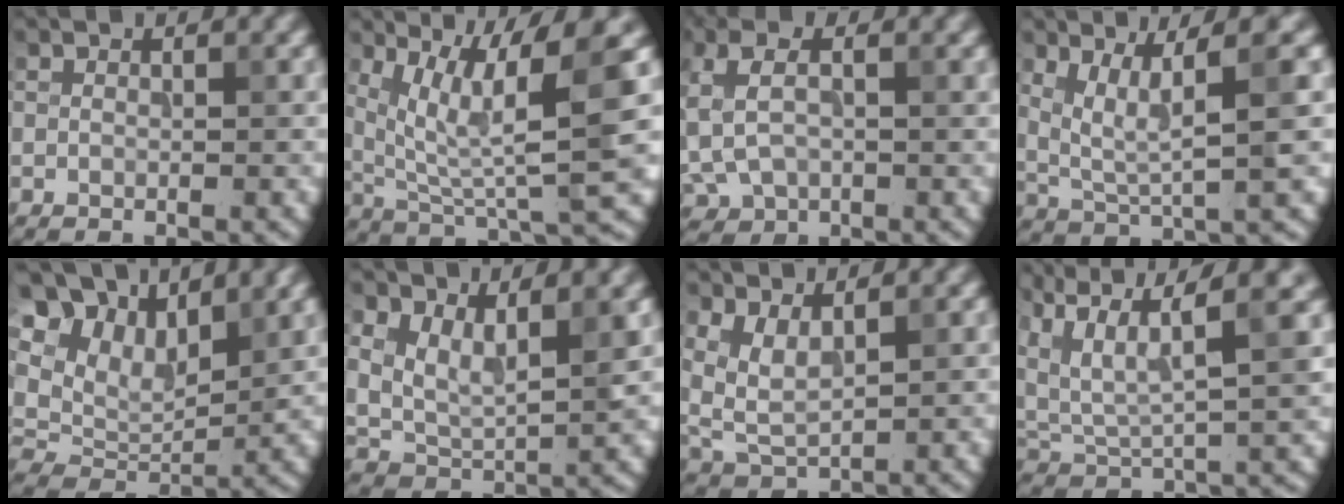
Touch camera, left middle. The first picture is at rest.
{"total": 8.7, "force": [3.5, 1.6, 7.8], "torque": [-0.144, -0.003, 0.072]}
{"total": 6.1, "force": [0.9, 3.9, 4.6], "torque": [-0.120, 0.010, 0.028]}
{"total": 5.0, "force": [1.7, 0.8, 4.7], "torque": [-0.092, -0.005, 0.039]}
{"total": 11.2, "force": [6.4, 6.7, 6.3], "torque": [-0.157, 0.032, 0.112]}
{"total": 4.9, "force": [1.8, 2.5, 3.9], "torque": [-0.085, -0.010, 0.038]}
{"total": 3.5, "force": [1.4, 1.6, 2.7], "torque": [-0.071, -0.002, 0.030]}
{"total": 10.2, "force": [5.4, 3.1, 8.1], "torque": [-0.175, 0.020, 0.100]}